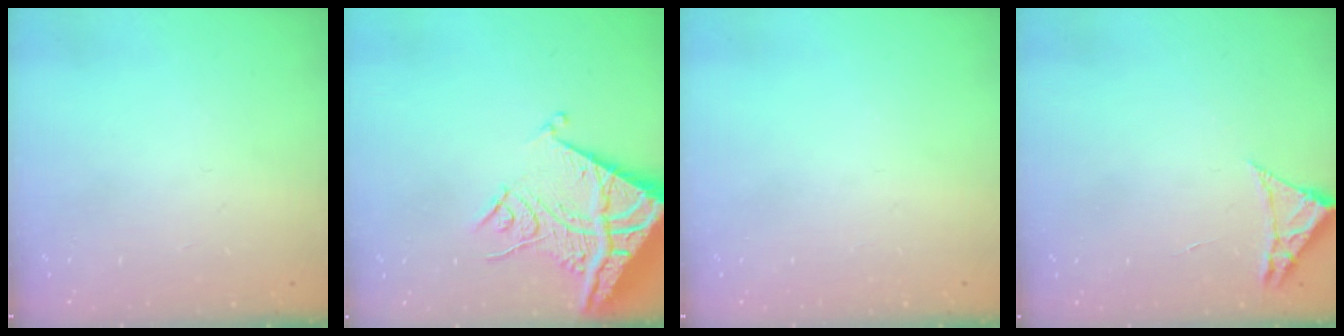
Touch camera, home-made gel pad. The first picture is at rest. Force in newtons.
{"total": 16.7, "press": 16.6, "slide": 1.8}
{"total": 0.0}
{"total": 2.3, "press": 2.3, "slide": 0.4}